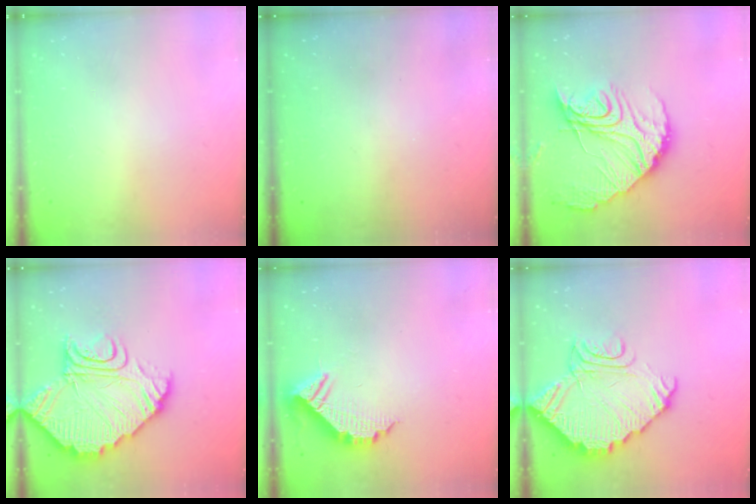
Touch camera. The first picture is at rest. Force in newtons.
{"total": 3.0, "press": 3.0, "slide": 0.1}
{"total": 22.9, "press": 22.8, "slide": 2.0}
{"total": 21.3, "press": 21.2, "slide": 2.0}
{"total": 9.5, "press": 9.4, "slide": 0.9}
{"total": 17.2, "press": 17.1, "slide": 1.7}